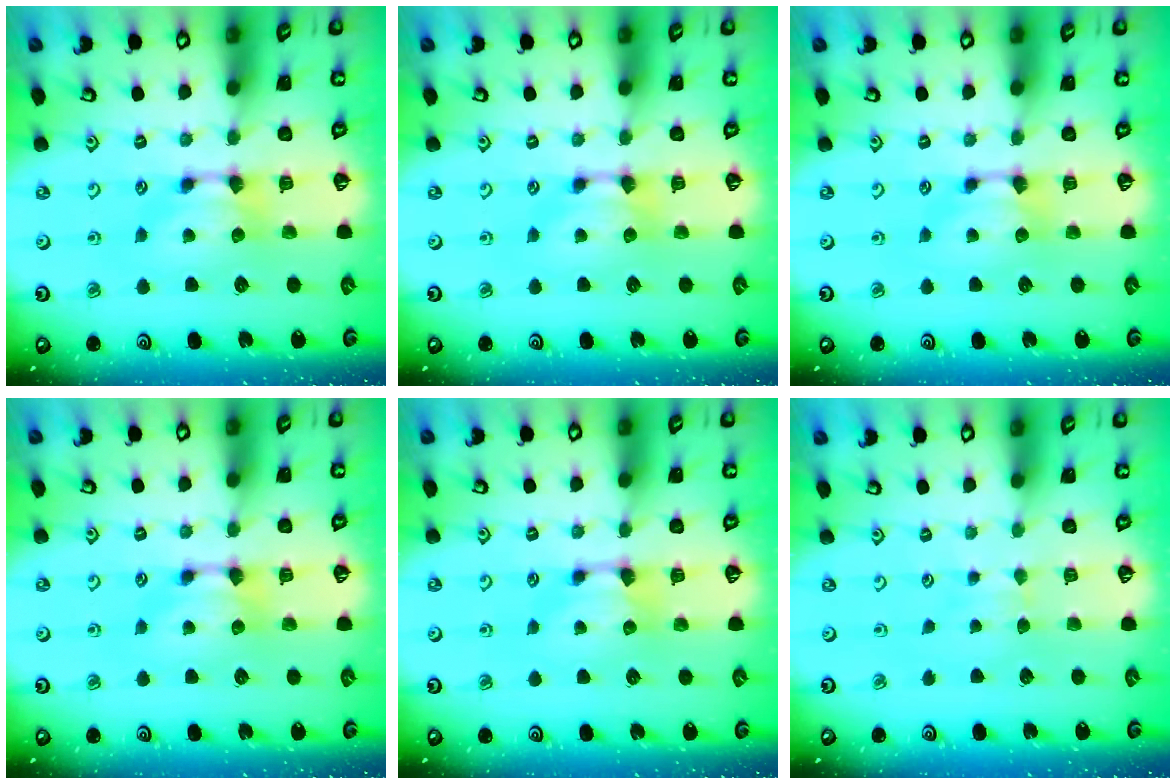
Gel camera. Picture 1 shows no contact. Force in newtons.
{"total": 0.0}
{"total": 0.0}
{"total": 0.0}
{"total": 0.0}
{"total": 2.8, "press": 2.8, "slide": 0.5}